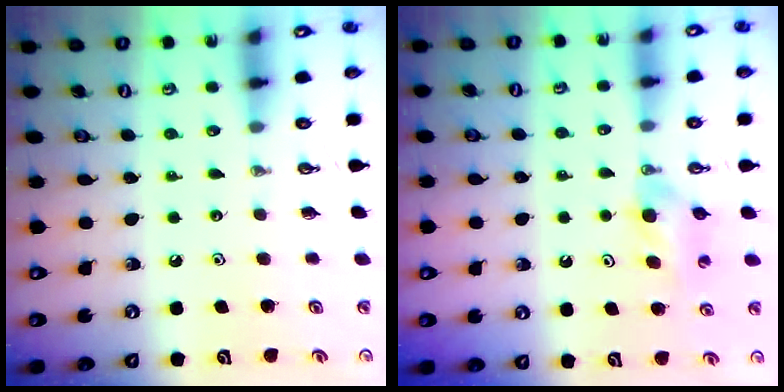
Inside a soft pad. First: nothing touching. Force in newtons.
{"total": 5.0, "press": 4.9, "slide": 0.7}